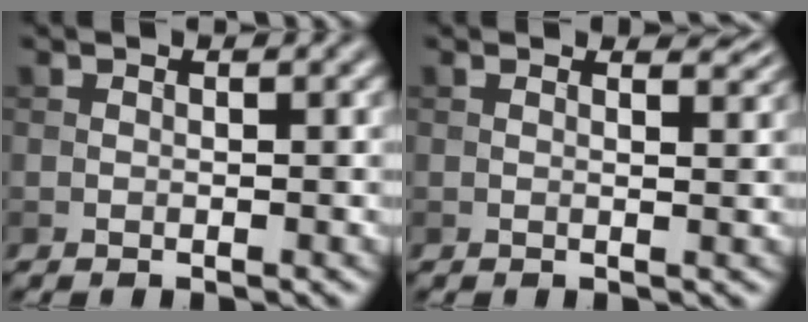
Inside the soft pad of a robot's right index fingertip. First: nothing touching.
{"total": 2.6, "force": [2.0, 1.0, 1.4], "torque": [-0.005, 0.004, 0.009]}